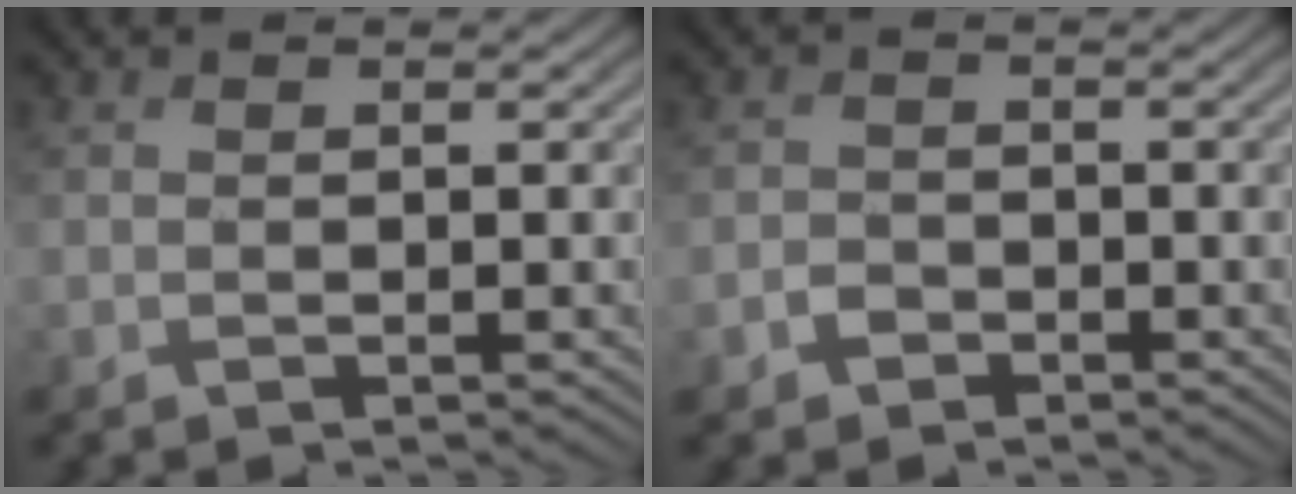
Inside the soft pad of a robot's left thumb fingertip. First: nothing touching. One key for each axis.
{"total": 2.0, "fx": -1.2, "fy": 1.5, "fz": 0.5, "tx": -0.007, "ty": 0.001, "tz": -0.028}